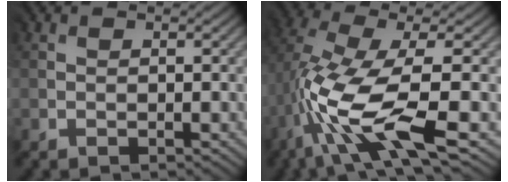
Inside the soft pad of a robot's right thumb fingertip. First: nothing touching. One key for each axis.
{"total": 11.7, "fx": -3.1, "fy": 3.8, "fz": 10.6, "tx": -0.245, "ty": -0.001, "tz": -0.049}